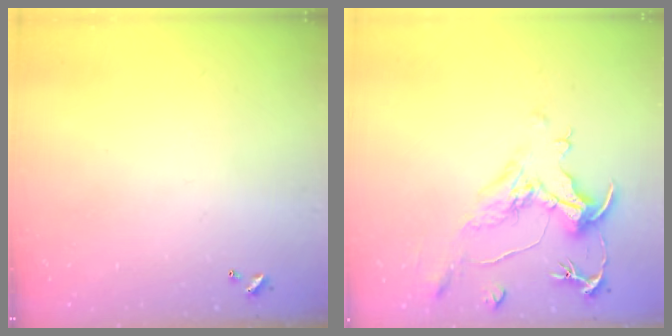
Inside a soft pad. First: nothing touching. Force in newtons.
{"total": 1.5, "press": 0.9, "slide": 1.2}